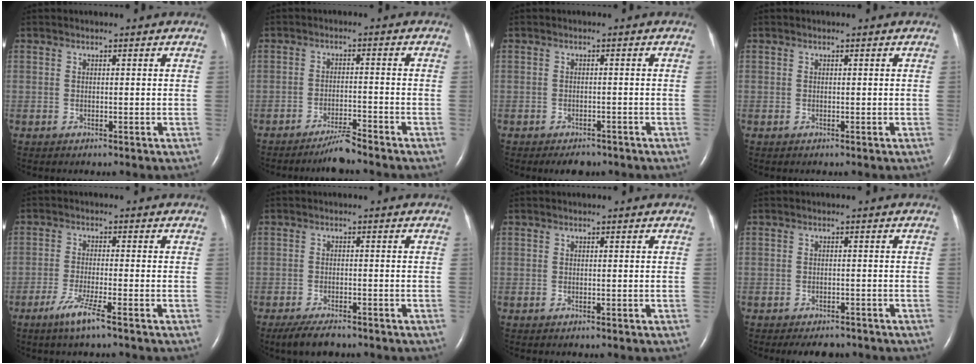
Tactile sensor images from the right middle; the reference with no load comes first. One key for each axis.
{"total": 3.5, "fx": -3.3, "fy": -0.4, "fz": 1.2, "tx": -0.024, "ty": -0.013, "tz": -0.061}
{"total": 2.9, "fx": -2.4, "fy": 1.3, "fz": 1.1, "tx": -0.017, "ty": -0.001, "tz": -0.029}
{"total": 0.0}
{"total": 4.8, "fx": -3.0, "fy": -0.4, "fz": 3.7, "tx": -0.081, "ty": -0.013, "tz": -0.061}
{"total": 4.7, "fx": -3.8, "fy": 1.3, "fz": 2.5, "tx": -0.051, "ty": -0.008, "tz": -0.062}
{"total": 0.0}
{"total": 4.4, "fx": -3.7, "fy": 1.7, "fz": 1.6, "tx": -0.018, "ty": -0.003, "tz": -0.049}